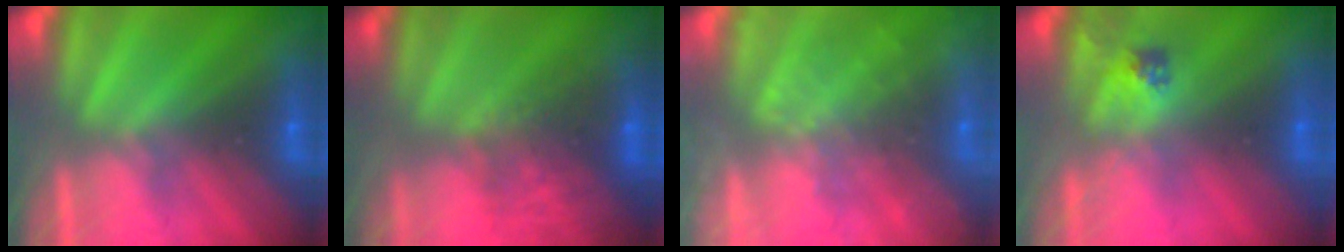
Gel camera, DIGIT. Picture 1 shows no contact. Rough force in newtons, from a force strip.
{"total": 11.4}
{"total": 6.4}
{"total": 2.4}